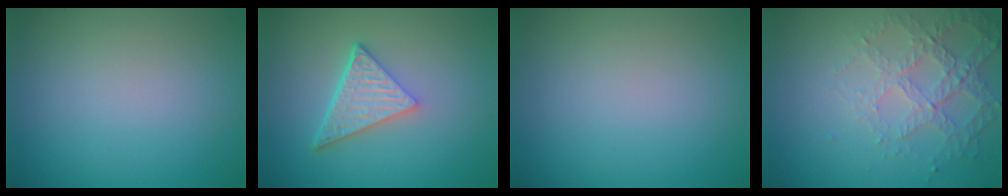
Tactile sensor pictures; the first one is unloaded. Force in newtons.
{"total": 4.7, "press": 3.4, "slide": 3.3}
{"total": 0.0}
{"total": 4.3, "press": 3.2, "slide": 2.9}